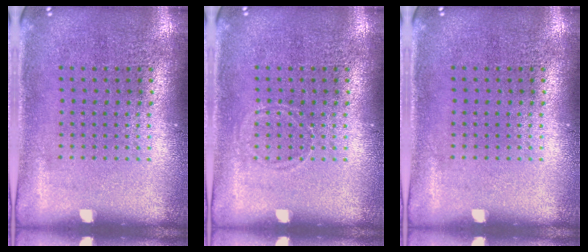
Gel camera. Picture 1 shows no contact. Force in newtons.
{"total": 0.6, "press": 0.6, "slide": 0.0}
{"total": 0.0}